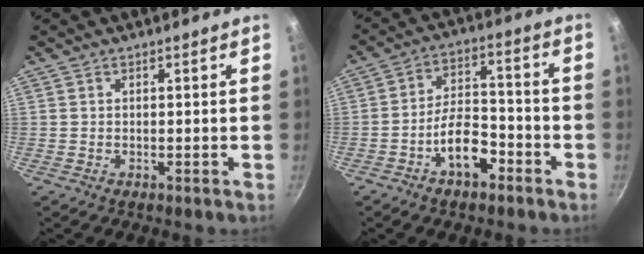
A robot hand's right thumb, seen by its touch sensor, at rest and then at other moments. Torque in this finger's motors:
{"motor_torque": [-0.07, 0.31, -0.02, -0.05, 0.06]}